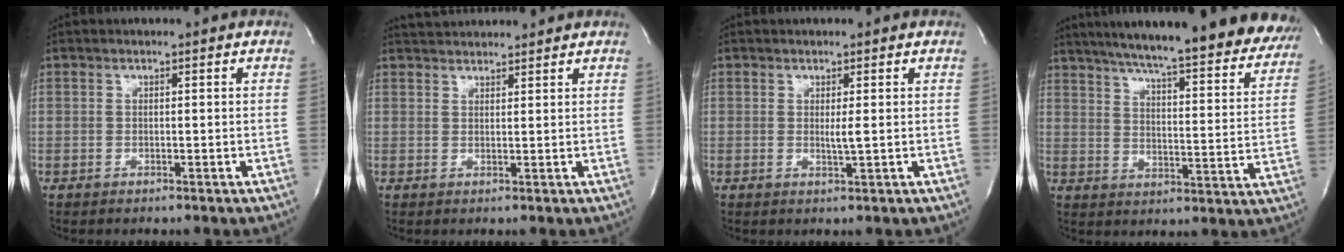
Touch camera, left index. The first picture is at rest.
{"total": 5.5, "force": [5.3, 0.9, 0.9], "torque": [-0.017, 0.031, 0.077]}
{"total": 1.4, "force": [0.0, -0.1, 1.4], "torque": [-0.031, -0.007, 0.001]}
{"total": 31.0, "force": [26.8, 4.4, 14.9], "torque": [-0.224, -0.057, 0.329]}